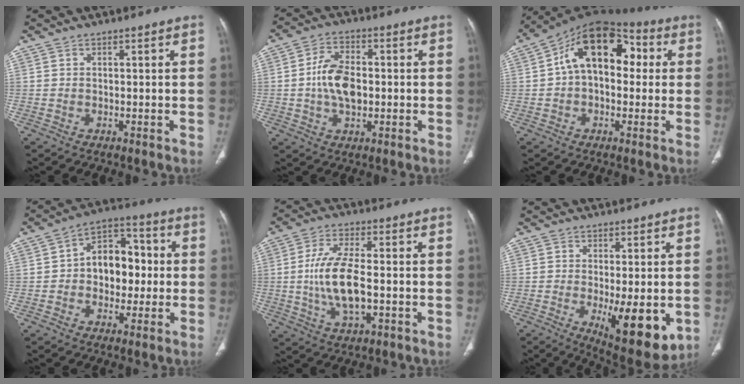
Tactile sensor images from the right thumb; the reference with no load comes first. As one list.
[{"total": 9.1, "force": [-0.4, 5.5, 7.2], "torque": [-0.121, 0.010, -0.009]}, {"total": 15.8, "force": [2.5, 10.1, 11.9], "torque": [-0.149, 0.045, 0.029]}, {"total": 11.7, "force": [0.0, 8.3, 8.2], "torque": [-0.077, 0.034, -0.009]}, {"total": 11.0, "force": [-1.0, 4.6, 9.9], "torque": [-0.203, 0.004, -0.017]}, {"total": 12.9, "force": [-3.0, 4.8, 11.6], "torque": [-0.155, -0.026, -0.030]}]